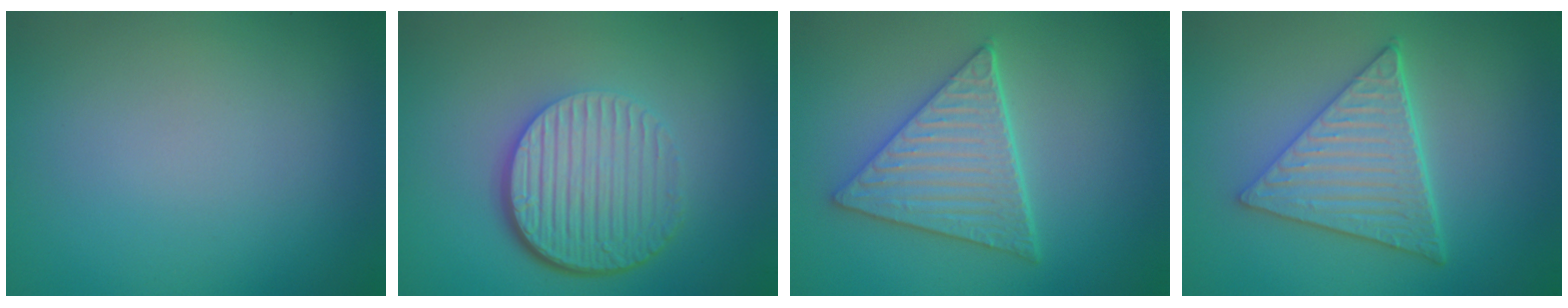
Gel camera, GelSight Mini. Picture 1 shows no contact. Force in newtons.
{"total": 6.7, "press": 4.4, "slide": 5.0}
{"total": 5.5, "press": 4.5, "slide": 3.2}
{"total": 6.0, "press": 4.5, "slide": 4.0}